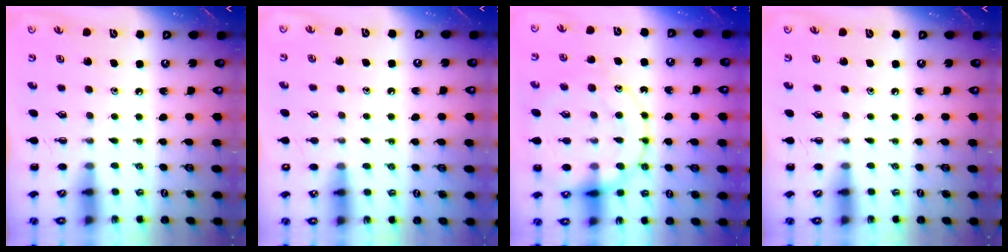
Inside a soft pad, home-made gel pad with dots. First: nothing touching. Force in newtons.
{"total": 8.8, "press": 8.5, "slide": 2.3}
{"total": 18.7, "press": 18.7, "slide": 1.0}
{"total": 0.0}